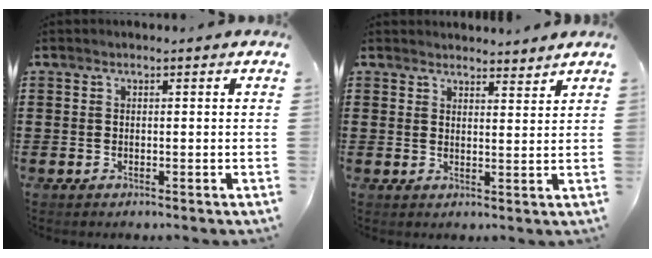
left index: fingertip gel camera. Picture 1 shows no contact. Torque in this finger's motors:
{"motor_torque": [-0.20, -0.02, -0.06, 0.00]}